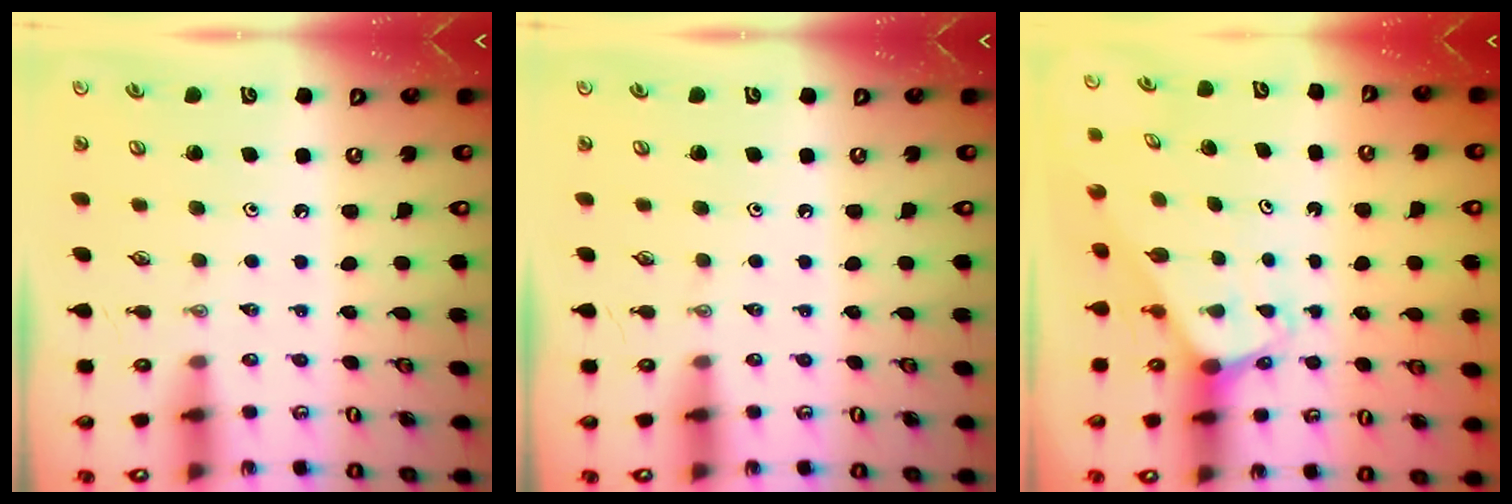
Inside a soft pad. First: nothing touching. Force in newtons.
{"total": 0.0}
{"total": 2.0, "press": 2.0, "slide": 0.1}